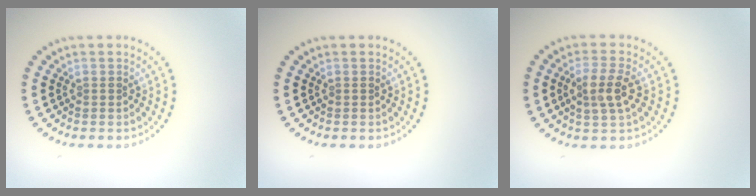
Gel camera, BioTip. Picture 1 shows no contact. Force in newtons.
{"total": 0.0}
{"total": 2.8, "press": 2.6, "slide": 1.1}